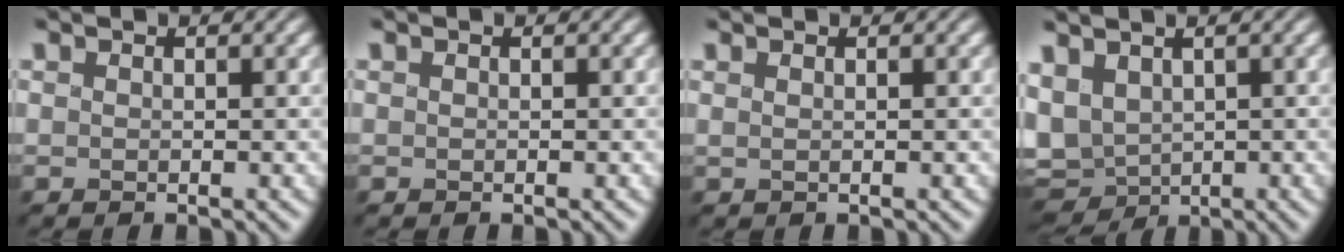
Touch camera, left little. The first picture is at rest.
{"total": 0.0}
{"total": 1.6, "force": [0.7, 0.7, 1.2], "torque": [-0.005, 0.000, -0.007]}
{"total": 5.4, "force": [-0.1, 3.8, 3.8], "torque": [-0.087, -0.001, 0.005]}